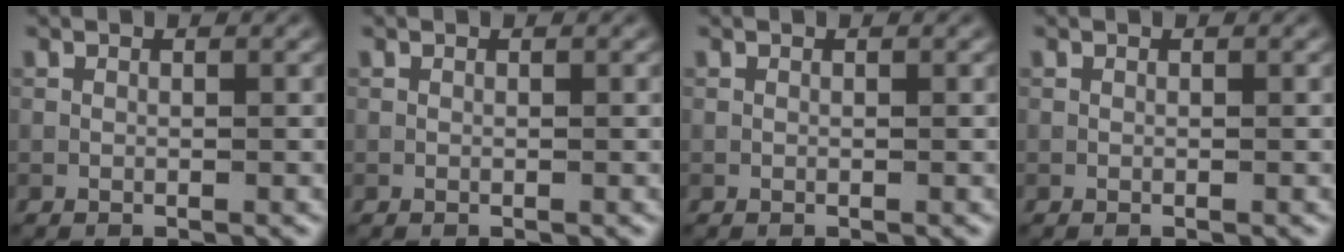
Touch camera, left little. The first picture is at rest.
{"total": 0.0}
{"total": 0.0}
{"total": 0.0}